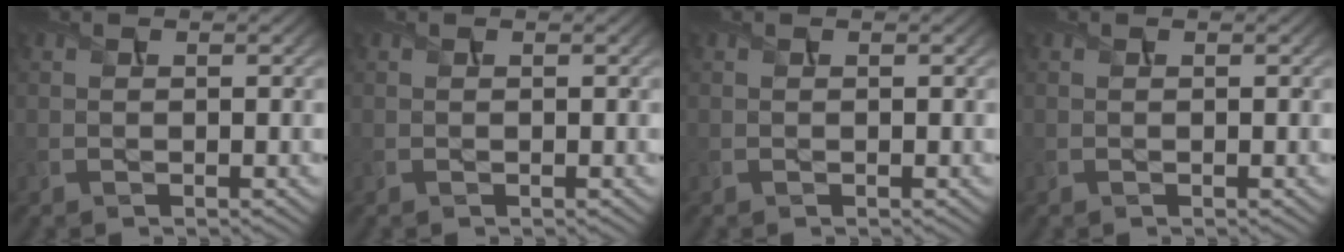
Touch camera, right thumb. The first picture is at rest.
{"total": 0.0}
{"total": 0.0}
{"total": 0.0}